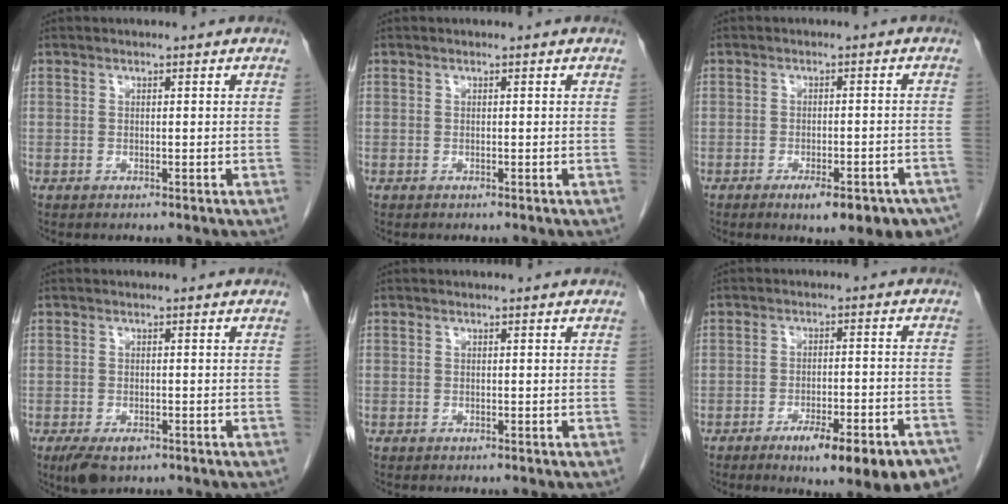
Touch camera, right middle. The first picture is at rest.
{"total": 0.0}
{"total": 10.2, "force": [-7.2, 3.4, 6.3], "torque": [-0.058, 0.008, -0.094]}
{"total": 4.0, "force": [-2.5, 1.9, 2.6], "torque": [-0.050, -0.007, -0.036]}
{"total": 0.0}
{"total": 13.1, "force": [-8.7, 2.8, 9.5], "torque": [-0.081, 0.007, -0.119]}